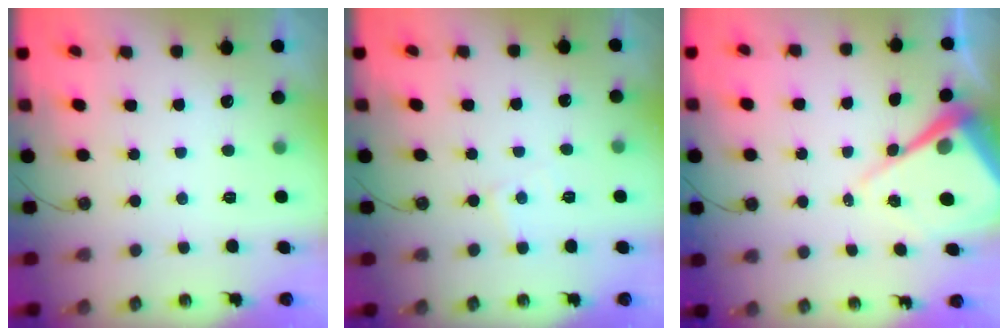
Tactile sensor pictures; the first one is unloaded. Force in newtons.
{"total": 3.7, "press": 3.7, "slide": 0.6}
{"total": 12.1, "press": 12.0, "slide": 1.0}